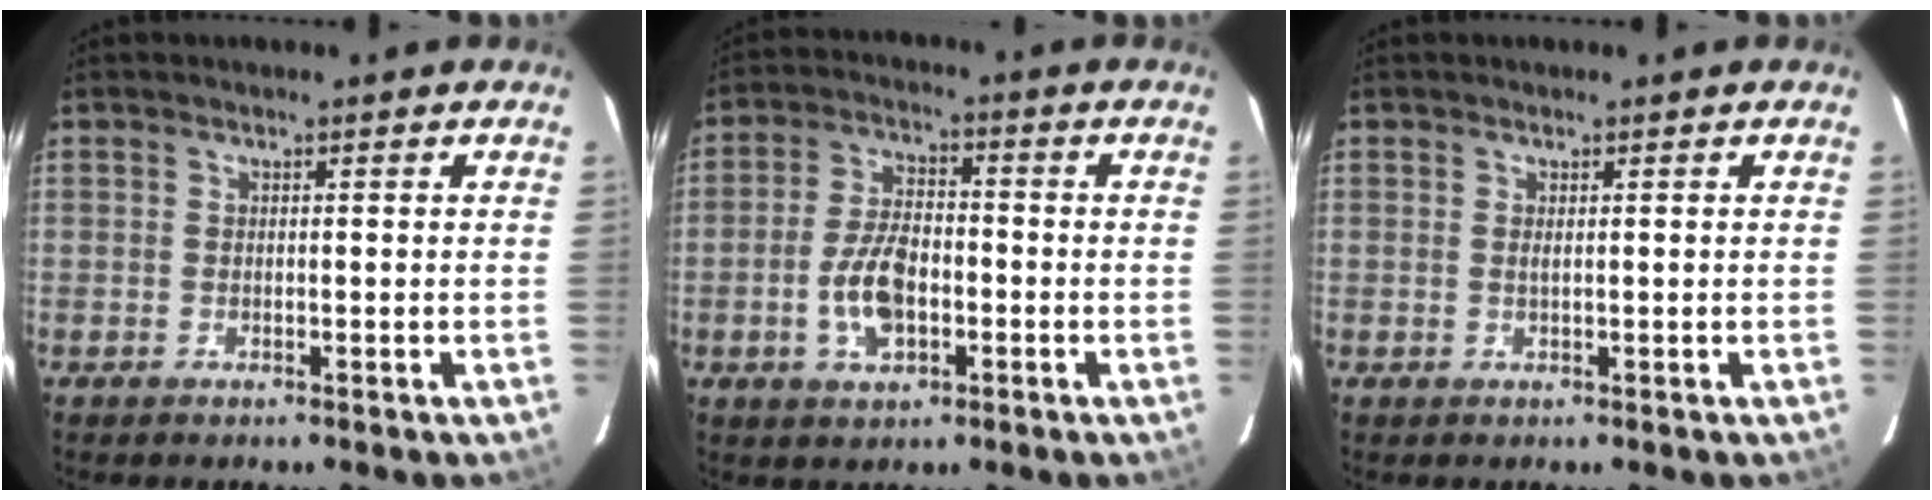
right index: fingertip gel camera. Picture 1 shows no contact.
{"total": 8.6, "force": [-2.6, 4.6, 6.8], "torque": [-0.139, 0.007, -0.042]}
{"total": 0.5, "force": [0.2, -0.1, 0.4], "torque": [-0.011, 0.001, 0.004]}